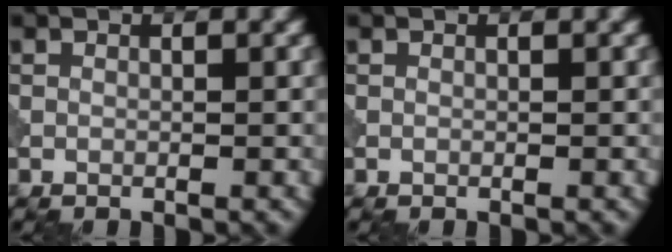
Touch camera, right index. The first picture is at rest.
{"total": 0.0}